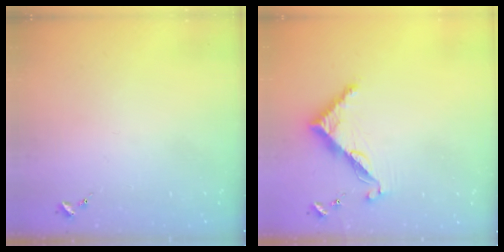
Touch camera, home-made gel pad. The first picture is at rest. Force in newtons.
{"total": 8.7, "press": 8.7, "slide": 0.6}